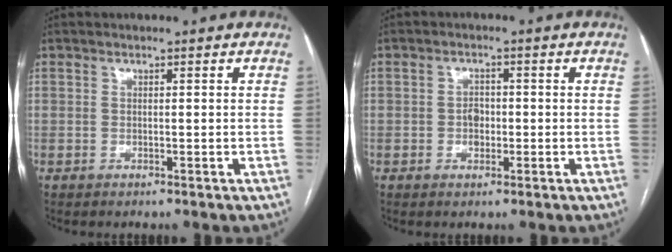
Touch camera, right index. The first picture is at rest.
{"total": 2.3, "force": [-0.4, 1.7, 1.5], "torque": [-0.020, 0.006, -0.007]}